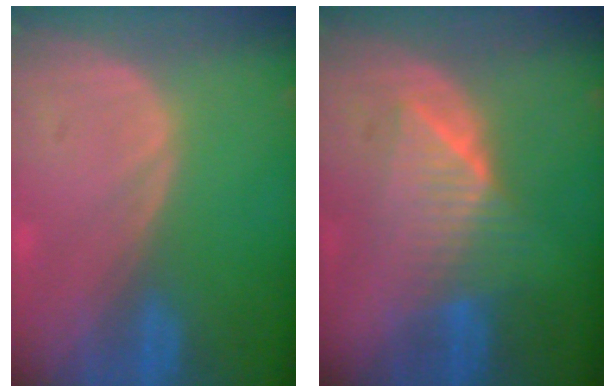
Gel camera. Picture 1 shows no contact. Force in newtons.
{"total": 6.3, "press": 6.2, "slide": 1.0}